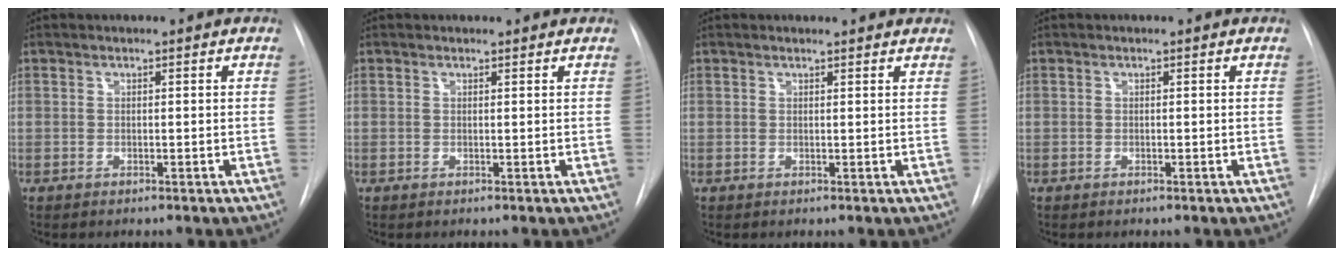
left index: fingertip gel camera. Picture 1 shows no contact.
{"total": 0.5, "force": [0.5, 0.2, 0.0], "torque": [-0.005, 0.001, 0.005]}
{"total": 3.0, "force": [2.9, 0.6, 0.4], "torque": [-0.012, 0.007, 0.023]}
{"total": 0.0}